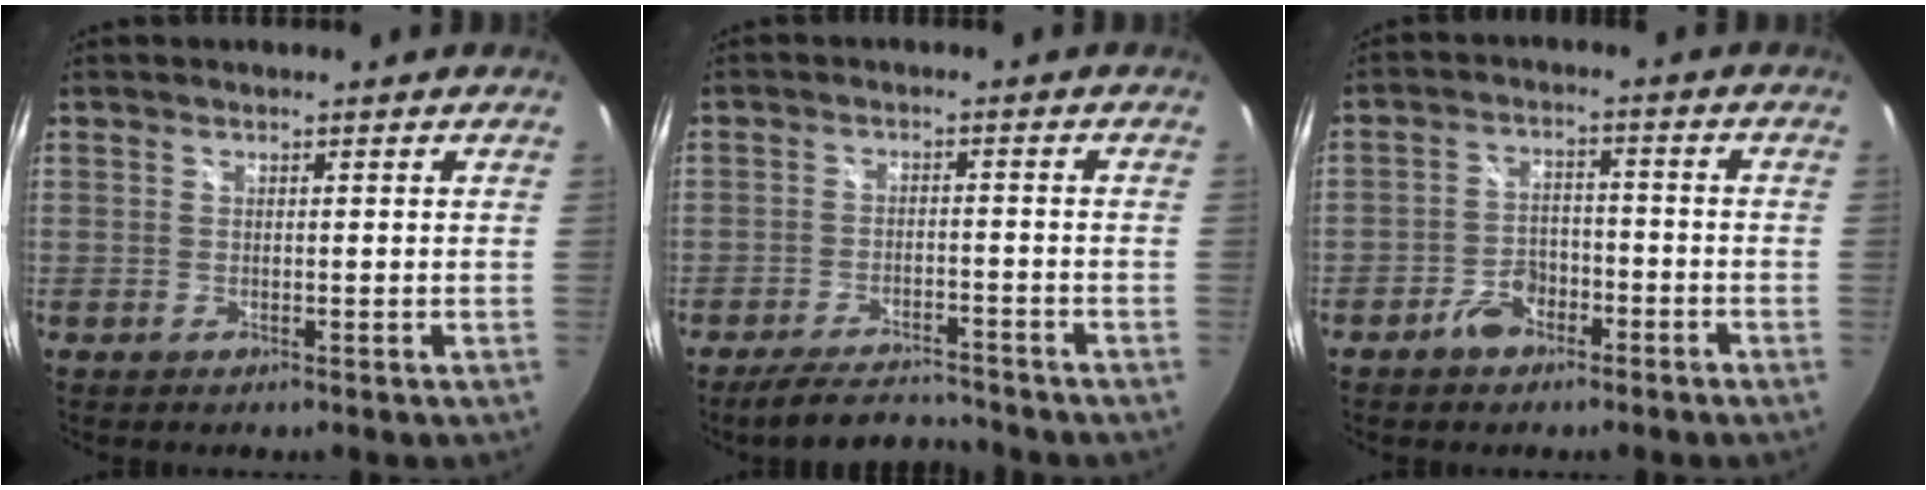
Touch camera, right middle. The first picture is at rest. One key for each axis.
{"total": 9.1, "fx": -8.5, "fy": 1.7, "fz": 3.0, "tx": -0.080, "ty": 0.001, "tz": -0.131}
{"total": 5.6, "fx": -3.9, "fy": 3.4, "fz": 2.1, "tx": -0.054, "ty": 0.014, "tz": -0.058}